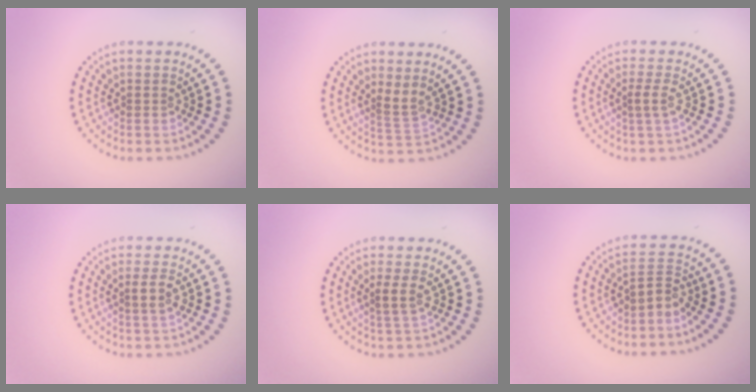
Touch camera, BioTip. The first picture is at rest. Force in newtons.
{"total": 1.7, "press": 1.2, "slide": 1.3}
{"total": 1.4, "press": 1.0, "slide": 1.0}
{"total": 1.6, "press": 1.4, "slide": 0.9}
{"total": 1.7, "press": 1.3, "slide": 1.0}
{"total": 2.1, "press": 1.4, "slide": 1.6}